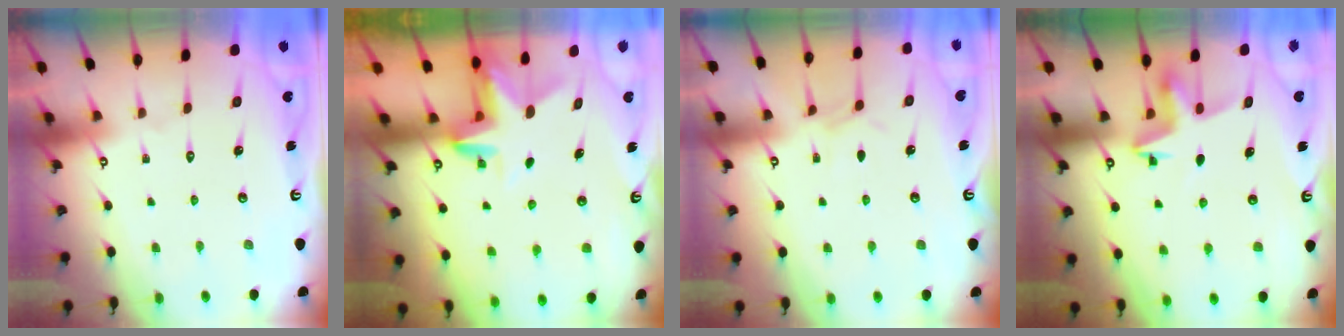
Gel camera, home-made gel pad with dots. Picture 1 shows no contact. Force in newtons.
{"total": 3.5, "press": 3.5, "slide": 0.3}
{"total": 4.6, "press": 4.6, "slide": 0.3}
{"total": 5.8, "press": 5.8, "slide": 0.2}